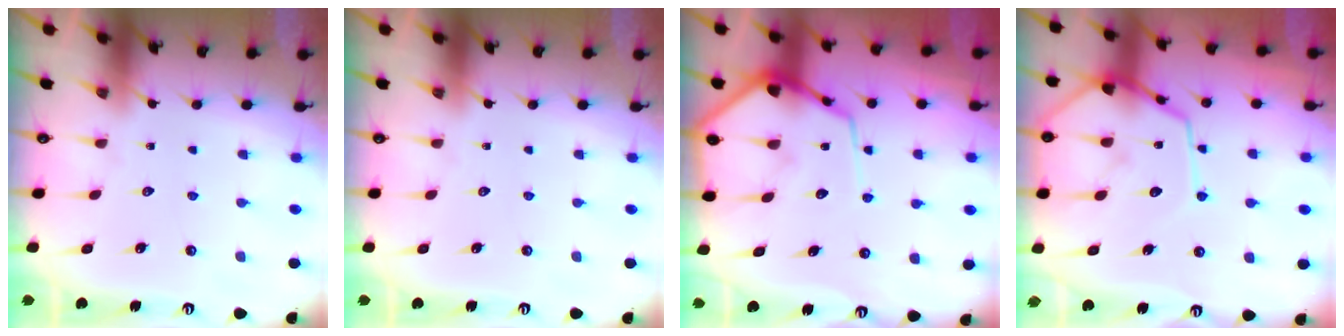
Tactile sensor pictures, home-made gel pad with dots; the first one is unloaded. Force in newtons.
{"total": 0.0}
{"total": 11.8, "press": 11.8, "slide": 1.1}
{"total": 13.7, "press": 13.7, "slide": 1.2}